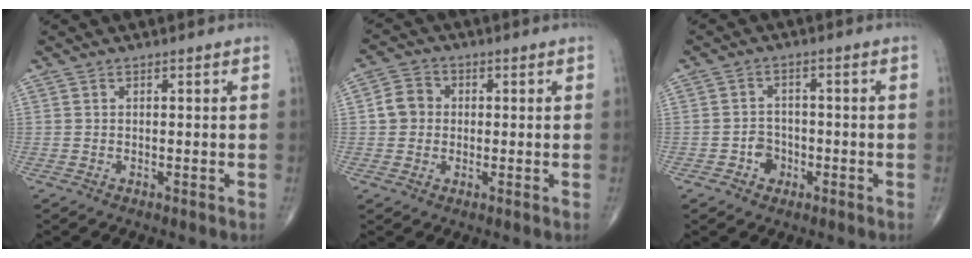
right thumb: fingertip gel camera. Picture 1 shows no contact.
{"total": 4.9, "force": [0.2, 4.5, 2.1], "torque": [-0.023, 0.011, -0.004]}
{"total": 3.6, "force": [-1.5, 3.0, 1.2], "torque": [0.001, 0.014, -0.029]}